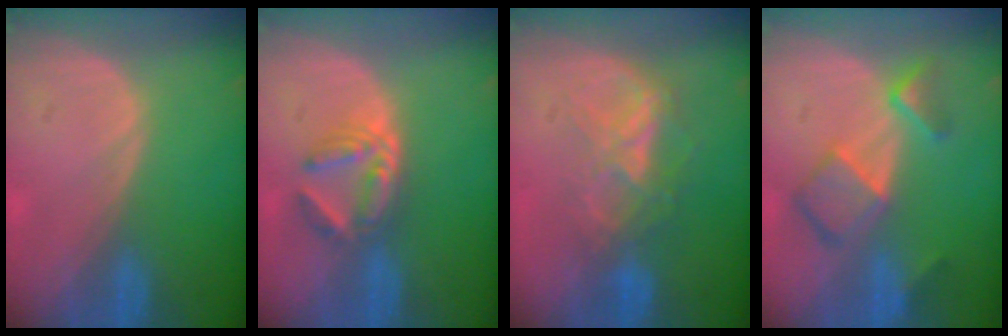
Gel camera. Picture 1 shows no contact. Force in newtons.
{"total": 6.0, "press": 5.3, "slide": 2.8}
{"total": 6.5, "press": 6.2, "slide": 1.9}
{"total": 7.6, "press": 6.6, "slide": 3.8}